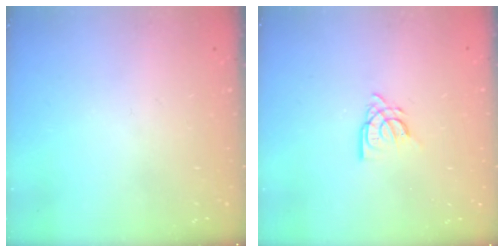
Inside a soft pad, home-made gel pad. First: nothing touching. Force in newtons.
{"total": 8.3, "press": 8.3, "slide": 1.0}